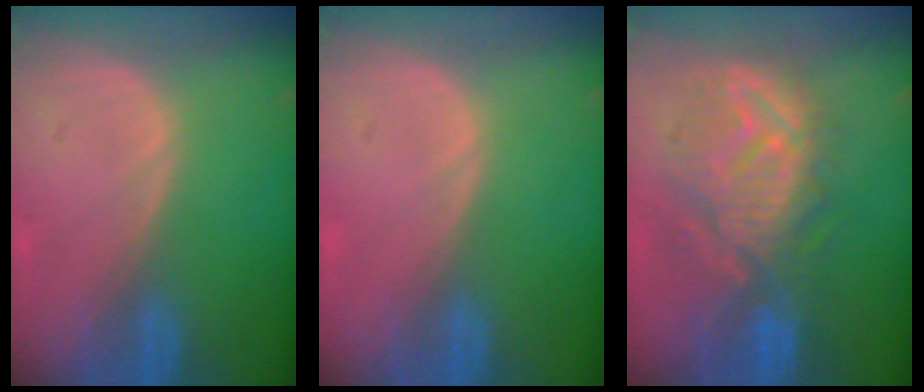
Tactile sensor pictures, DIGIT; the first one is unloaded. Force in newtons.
{"total": 0.0}
{"total": 10.7, "press": 10.2, "slide": 3.5}